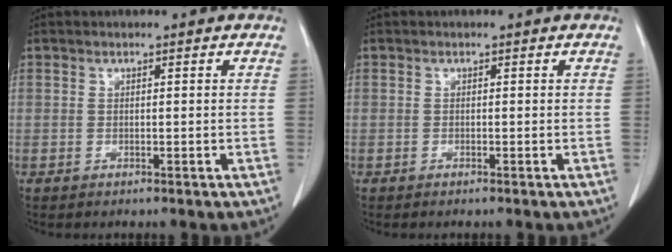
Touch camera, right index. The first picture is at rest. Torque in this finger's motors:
{"motor_torque": [-0.02, 0.20, 0.00, -0.01]}